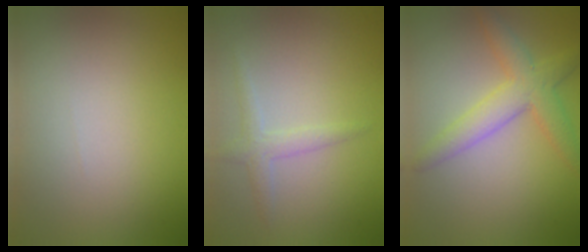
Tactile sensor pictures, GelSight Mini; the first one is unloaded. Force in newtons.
{"total": 1.8, "press": 1.8, "slide": 0.0}
{"total": 4.0, "press": 4.0, "slide": 0.0}